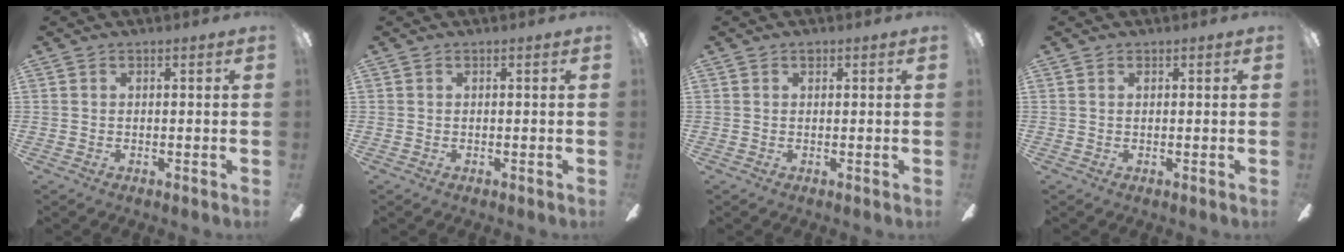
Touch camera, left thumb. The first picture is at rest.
{"total": 0.0}
{"total": 0.8, "force": [0.5, 0.5, 0.4], "torque": [0.000, 0.000, 0.007]}
{"total": 0.6, "force": [0.4, 0.3, 0.3], "torque": [-0.008, 0.001, 0.006]}